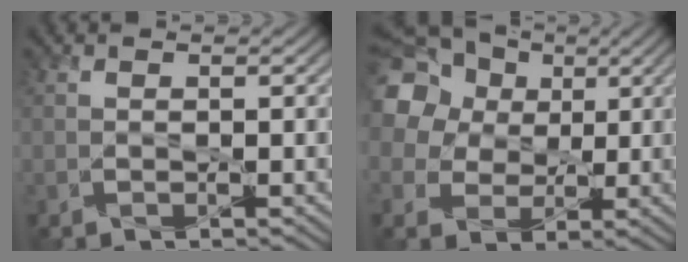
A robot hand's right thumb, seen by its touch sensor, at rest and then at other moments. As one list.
[{"total": 21.4, "force": [8.7, 17.5, 8.8], "torque": [-0.271, 0.037, 0.138]}]